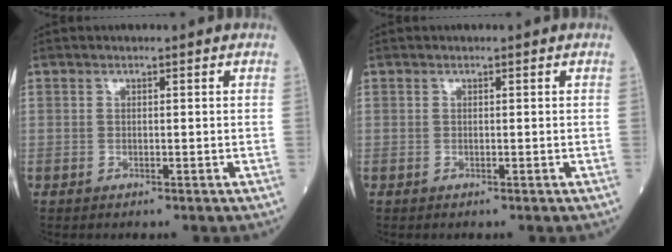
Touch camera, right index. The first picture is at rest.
{"total": 0.0}